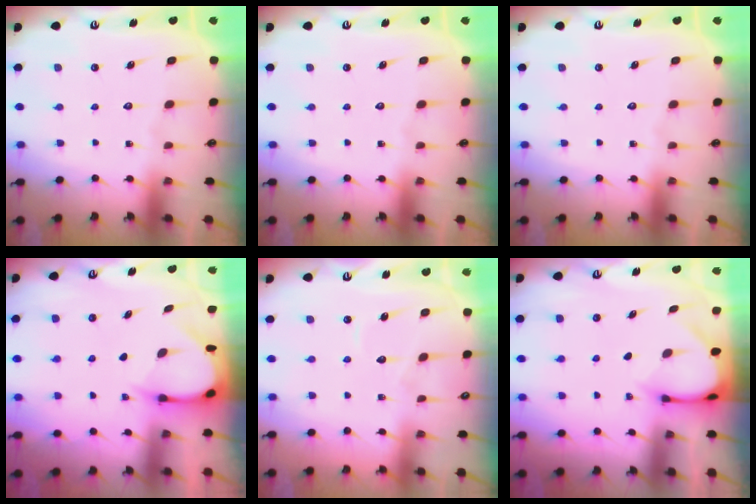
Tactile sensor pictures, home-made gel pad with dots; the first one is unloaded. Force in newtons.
{"total": 0.0}
{"total": 0.0}
{"total": 3.9, "press": 3.8, "slide": 0.3}
{"total": 2.7, "press": 2.7, "slide": 0.2}
{"total": 3.0, "press": 3.0, "slide": 0.3}